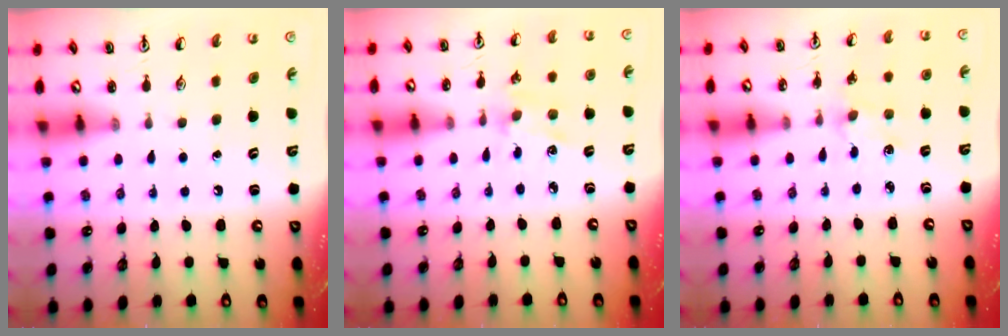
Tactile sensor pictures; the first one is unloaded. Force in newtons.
{"total": 2.9, "press": 2.8, "slide": 0.8}
{"total": 3.4, "press": 3.4, "slide": 0.5}